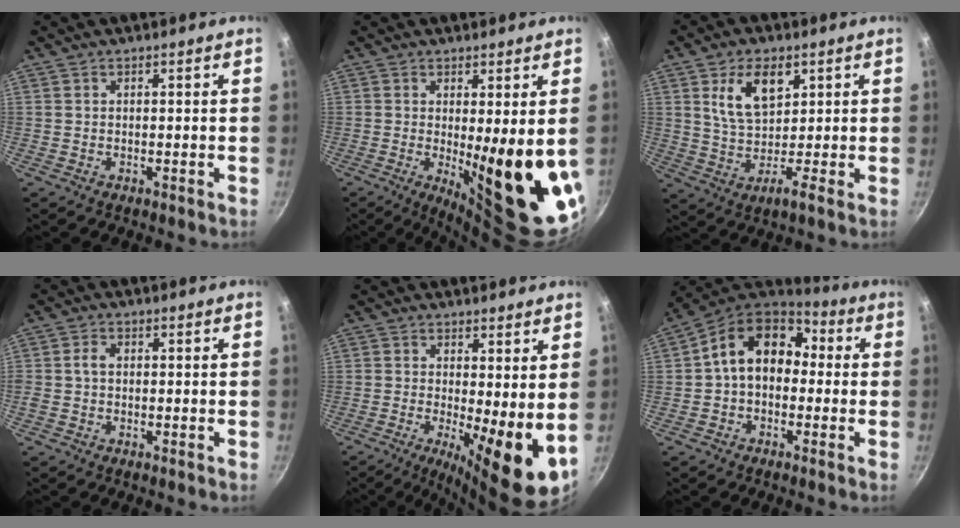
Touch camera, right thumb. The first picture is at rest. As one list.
[{"total": 15.5, "force": [-1.0, 3.4, 15.0], "torque": [-0.181, -0.036, 0.000]}, {"total": 9.0, "force": [3.3, 5.1, 6.7], "torque": [-0.100, -0.010, 0.053]}, {"total": 2.3, "force": [0.2, 1.7, 1.5], "torque": [-0.027, 0.007, 0.000]}, {"total": 11.1, "force": [-0.4, 3.1, 10.6], "torque": [-0.139, -0.018, -0.004]}, {"total": 14.0, "force": [0.9, 10.2, 9.5], "torque": [-0.119, 0.040, -0.008]}]